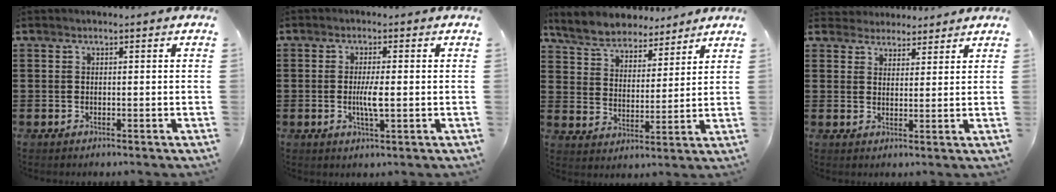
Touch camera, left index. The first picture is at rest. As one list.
[{"total": 3.9, "force": [-0.3, 0.6, 3.9], "torque": [-0.076, -0.004, -0.008]}, {"total": 6.6, "force": [6.2, 1.7, 1.6], "torque": [-0.061, -0.025, 0.111]}, {"total": 3.2, "force": [3.0, 1.2, -0.3], "torque": [-0.007, 0.000, 0.057]}]